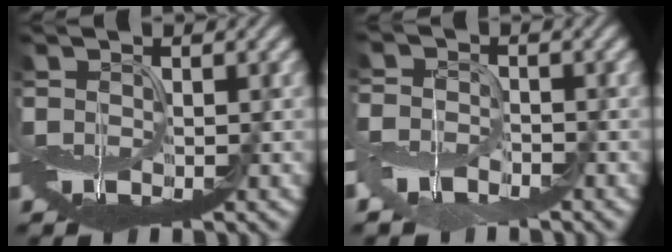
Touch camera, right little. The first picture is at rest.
{"total": 4.0, "force": [-2.5, 2.4, 2.0], "torque": [-0.043, -0.010, -0.056]}